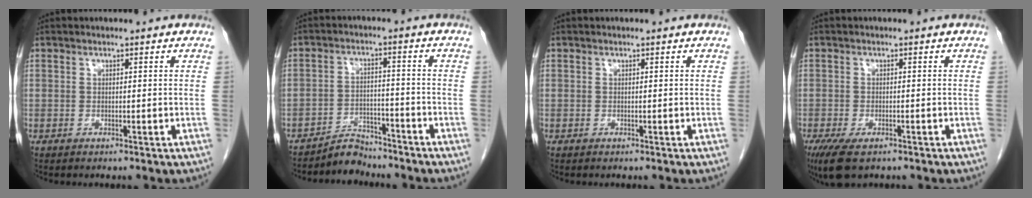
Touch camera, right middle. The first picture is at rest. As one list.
[{"total": 4.4, "force": [-4.2, 1.1, -0.3], "torque": [0.008, 0.001, -0.072]}, {"total": 0.0}, {"total": 6.0, "force": [-4.1, 2.3, 3.8], "torque": [-0.068, -0.013, -0.065]}]